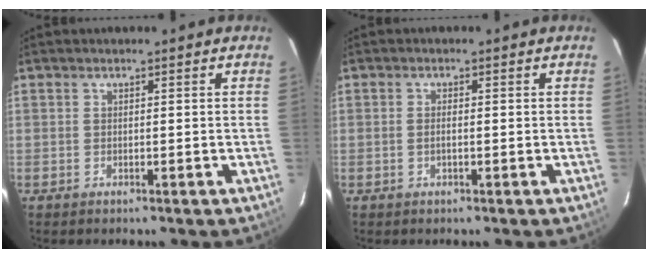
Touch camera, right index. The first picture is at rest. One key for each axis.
{"total": 1.1, "fx": 0.0, "fy": 0.4, "fz": 1.1, "tx": -0.023, "ty": 0.002, "tz": -0.002}